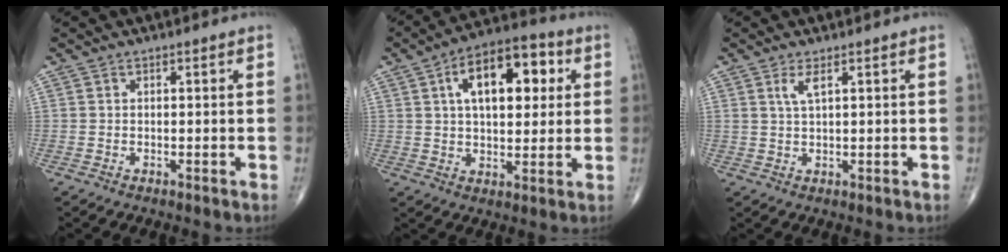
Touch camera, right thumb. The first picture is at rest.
{"total": 15.6, "force": [4.4, 8.1, 12.6], "torque": [-0.165, 0.013, 0.064]}
{"total": 2.5, "force": [1.2, 0.5, 2.1], "torque": [-0.052, -0.006, 0.030]}